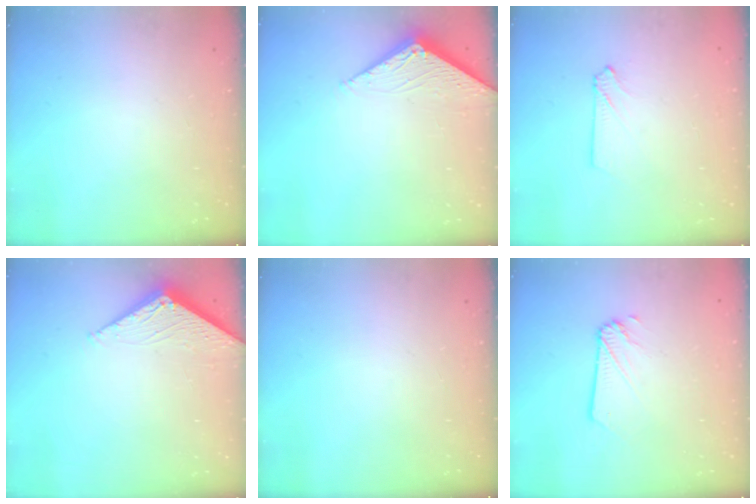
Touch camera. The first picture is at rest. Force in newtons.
{"total": 3.0, "press": 3.0, "slide": 0.5}
{"total": 2.4, "press": 2.4, "slide": 0.3}
{"total": 3.2, "press": 3.2, "slide": 0.4}
{"total": 0.0}
{"total": 2.3, "press": 2.3, "slide": 0.1}